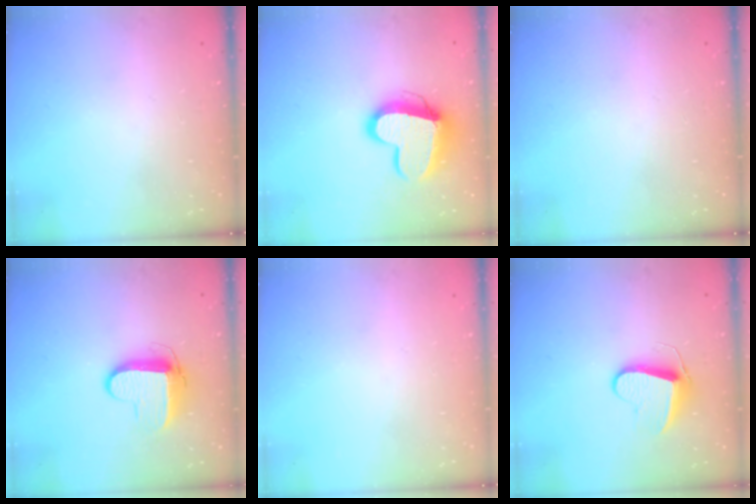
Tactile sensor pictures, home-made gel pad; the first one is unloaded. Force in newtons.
{"total": 14.7, "press": 14.6, "slide": 1.3}
{"total": 0.0}
{"total": 8.9, "press": 8.9, "slide": 0.9}
{"total": 0.0}
{"total": 9.4, "press": 9.4, "slide": 0.7}